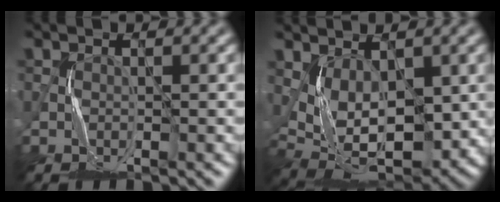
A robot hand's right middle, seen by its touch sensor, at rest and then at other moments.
{"total": 6.4, "force": [1.2, 3.4, 5.2], "torque": [-0.102, -0.010, 0.029]}